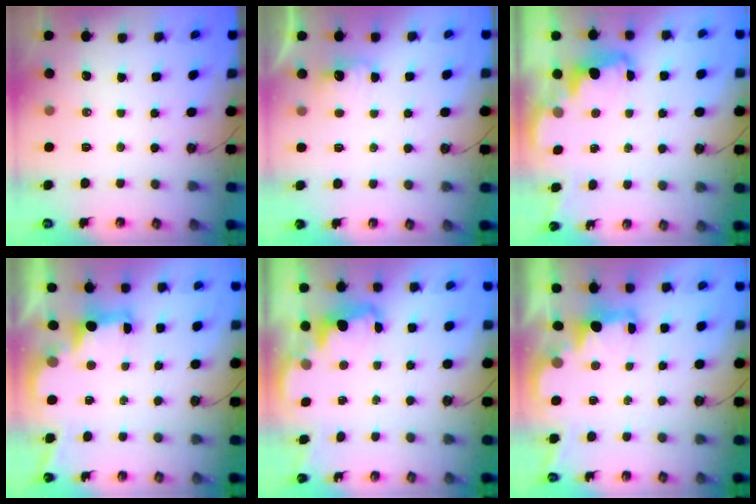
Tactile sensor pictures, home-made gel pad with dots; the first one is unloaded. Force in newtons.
{"total": 2.8, "press": 2.7, "slide": 0.9}
{"total": 2.4, "press": 2.3, "slide": 0.7}
{"total": 2.9, "press": 2.8, "slide": 0.9}
{"total": 2.4, "press": 2.3, "slide": 0.7}
{"total": 2.2, "press": 2.1, "slide": 0.8}